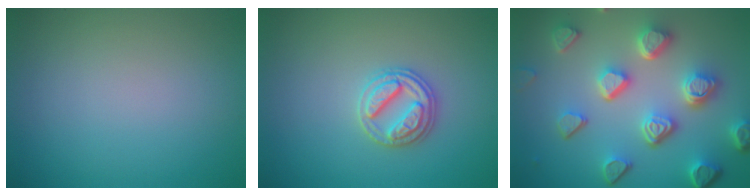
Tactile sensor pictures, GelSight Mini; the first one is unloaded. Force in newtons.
{"total": 2.8, "press": 2.8, "slide": 0.2}
{"total": 6.8, "press": 5.3, "slide": 4.3}